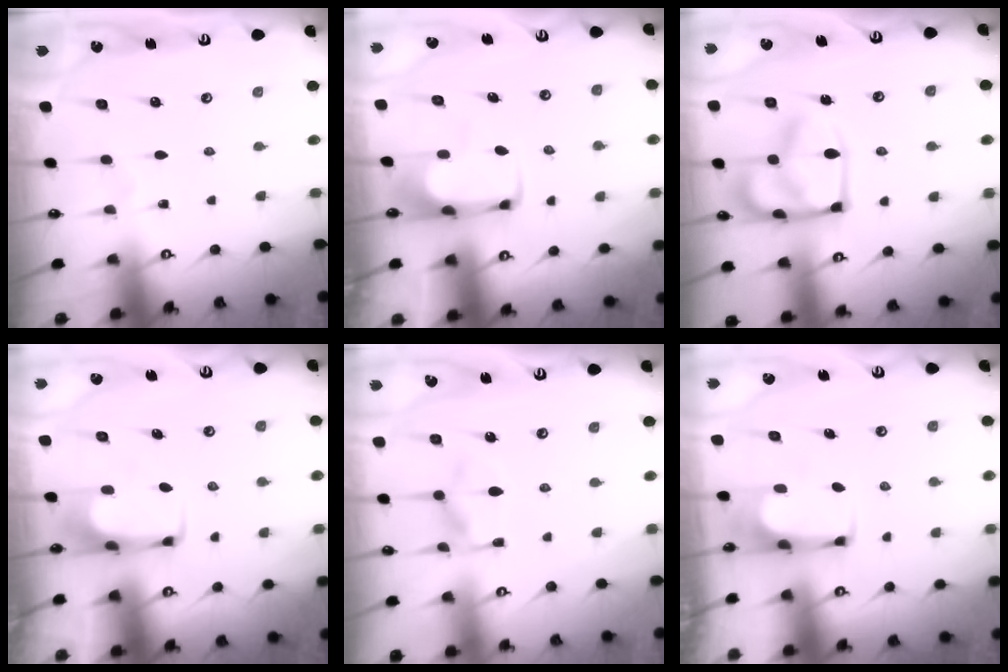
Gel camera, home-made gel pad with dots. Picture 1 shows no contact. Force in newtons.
{"total": 2.0, "press": 1.9, "slide": 0.4}
{"total": 15.0, "press": 15.0, "slide": 1.2}
{"total": 1.6, "press": 1.5, "slide": 0.5}
{"total": 2.8, "press": 2.4, "slide": 1.4}
{"total": 3.7, "press": 3.7, "slide": 0.2}